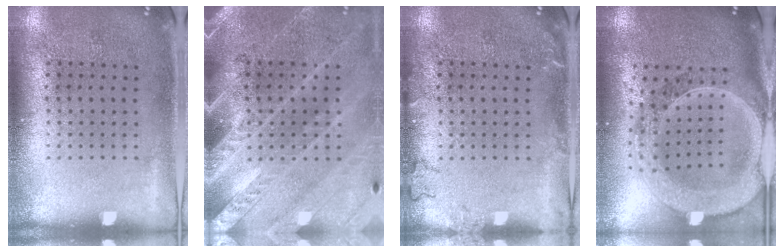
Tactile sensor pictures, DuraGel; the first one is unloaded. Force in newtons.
{"total": 3.0, "press": 2.7, "slide": 1.3}
{"total": 1.3, "press": 1.3, "slide": 0.3}
{"total": 2.9, "press": 2.5, "slide": 1.5}